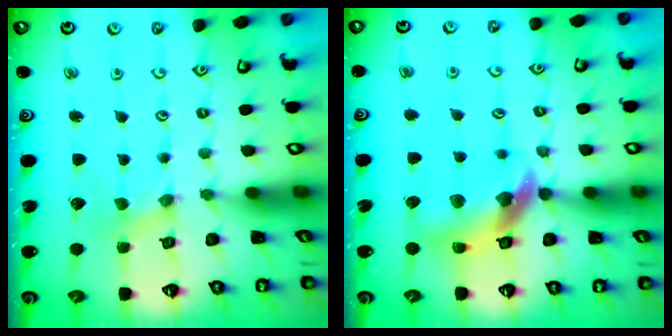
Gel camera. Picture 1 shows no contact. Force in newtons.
{"total": 11.9, "press": 11.8, "slide": 1.7}